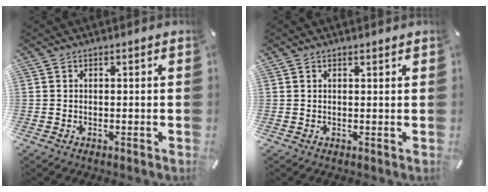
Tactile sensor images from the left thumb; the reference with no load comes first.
{"total": 0.7, "force": [0.6, 0.1, 0.3], "torque": [-0.007, -0.001, 0.011]}